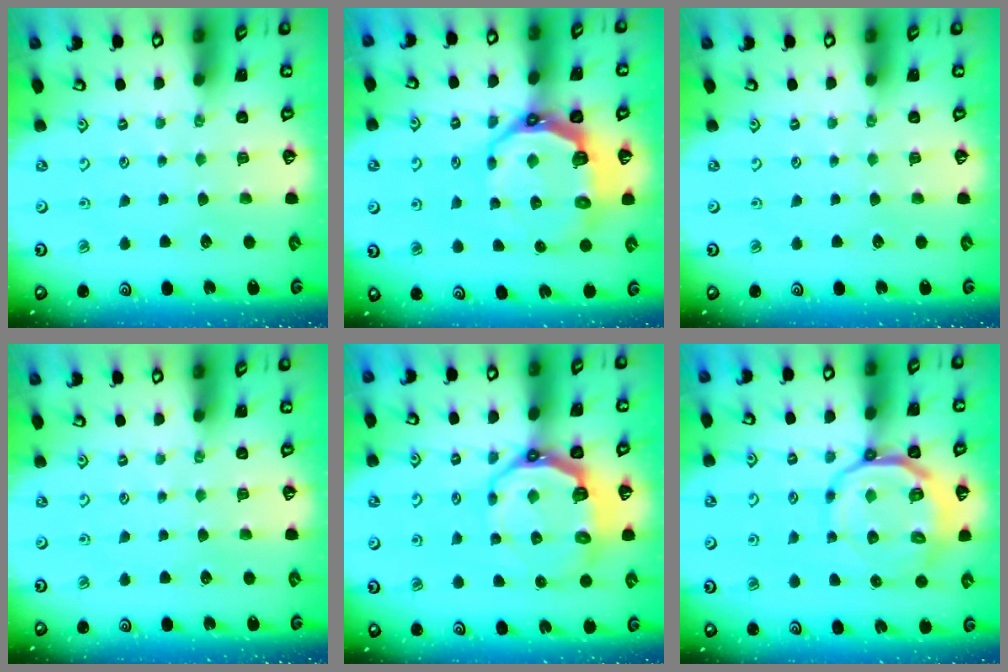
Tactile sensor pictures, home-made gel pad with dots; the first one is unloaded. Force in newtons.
{"total": 11.4, "press": 10.1, "slide": 5.4}
{"total": 0.0}
{"total": 0.0}
{"total": 10.0, "press": 8.7, "slide": 5.0}
{"total": 11.9, "press": 11.6, "slide": 2.6}